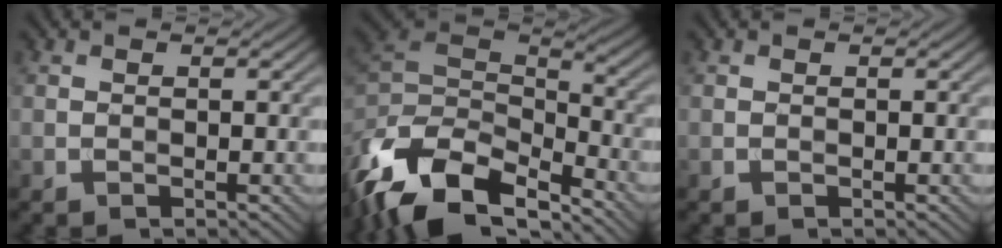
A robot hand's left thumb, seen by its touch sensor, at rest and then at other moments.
{"total": 14.2, "force": [-9.4, 6.4, 8.5], "torque": [-0.230, -0.024, -0.156]}
{"total": 0.0}